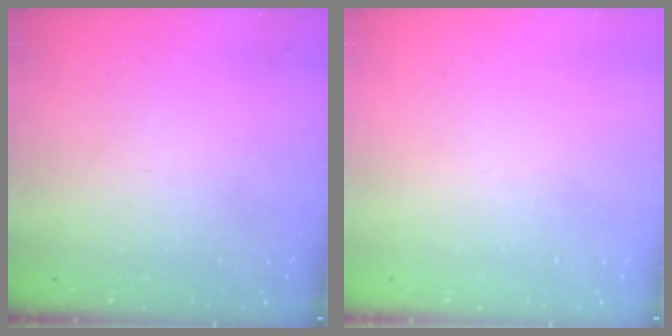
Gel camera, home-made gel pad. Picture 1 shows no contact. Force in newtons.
{"total": 1.5, "press": 1.5, "slide": 0.1}